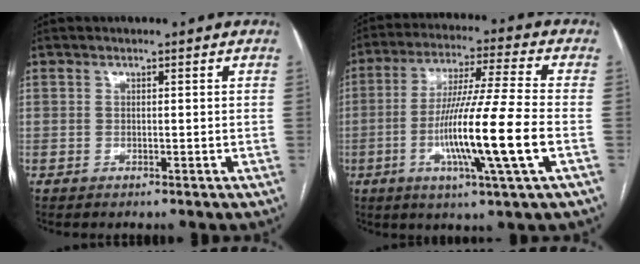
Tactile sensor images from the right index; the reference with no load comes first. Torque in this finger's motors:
{"motor_torque": [2.14, 0.00, 1.05, 0.21]}